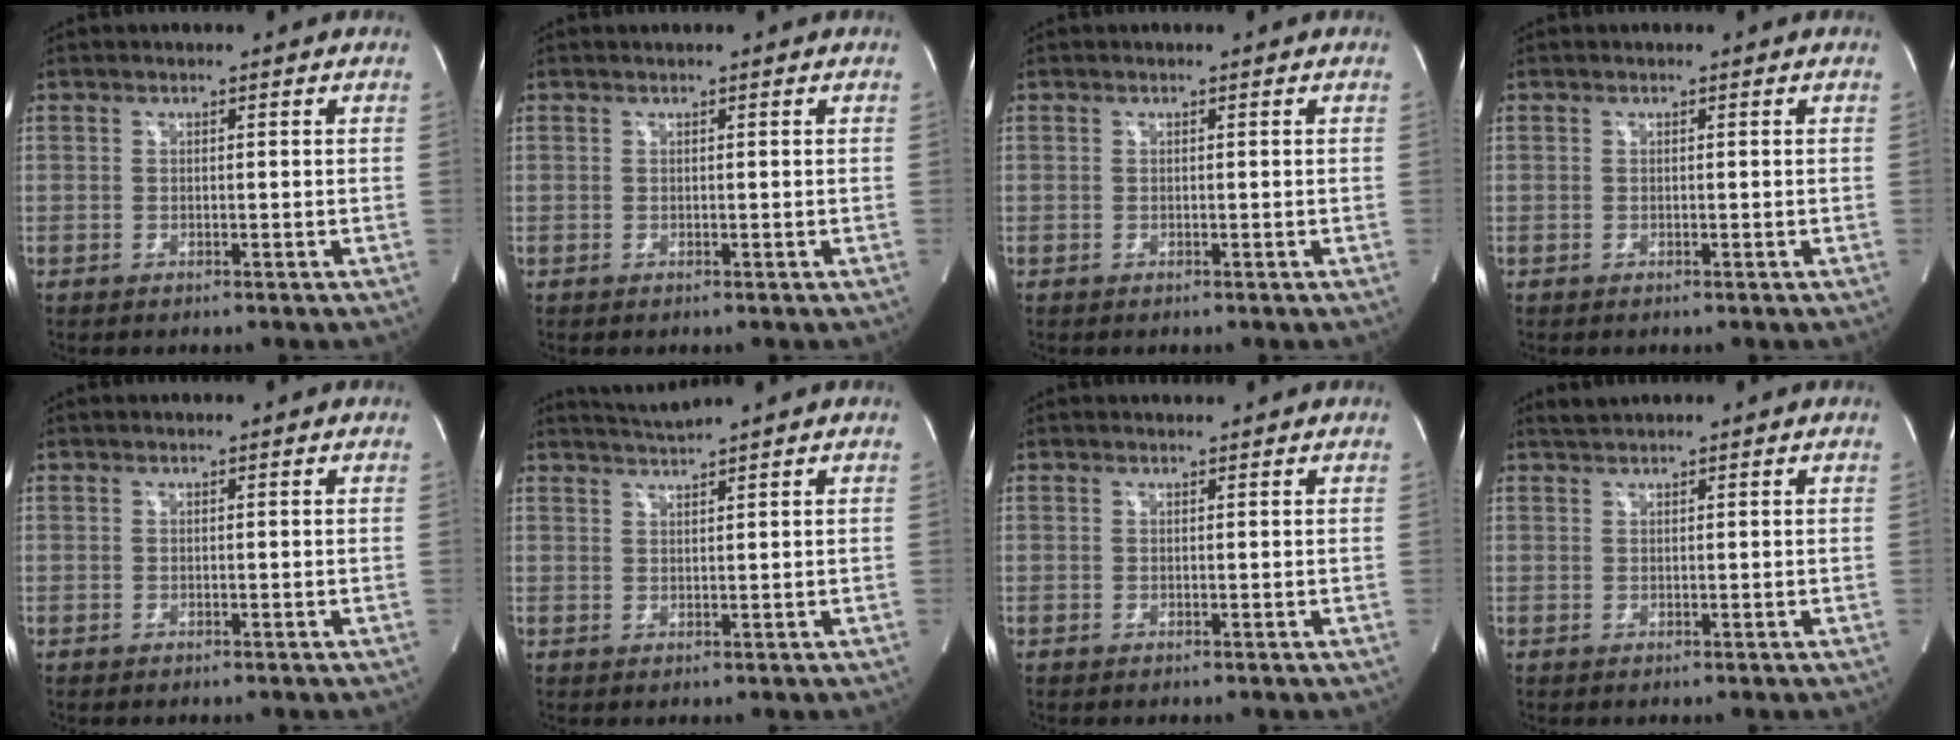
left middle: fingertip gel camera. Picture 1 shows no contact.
{"total": 0.0}
{"total": 0.0}
{"total": 0.0}
{"total": 0.0}
{"total": 2.7, "force": [2.3, -1.4, -0.1], "torque": [-0.001, -0.007, 0.050]}
{"total": 0.8, "force": [0.8, 0.0, 0.1], "torque": [-0.009, 0.007, 0.016]}
{"total": 1.3, "force": [1.3, -0.2, 0.1], "torque": [-0.010, 0.009, 0.032]}